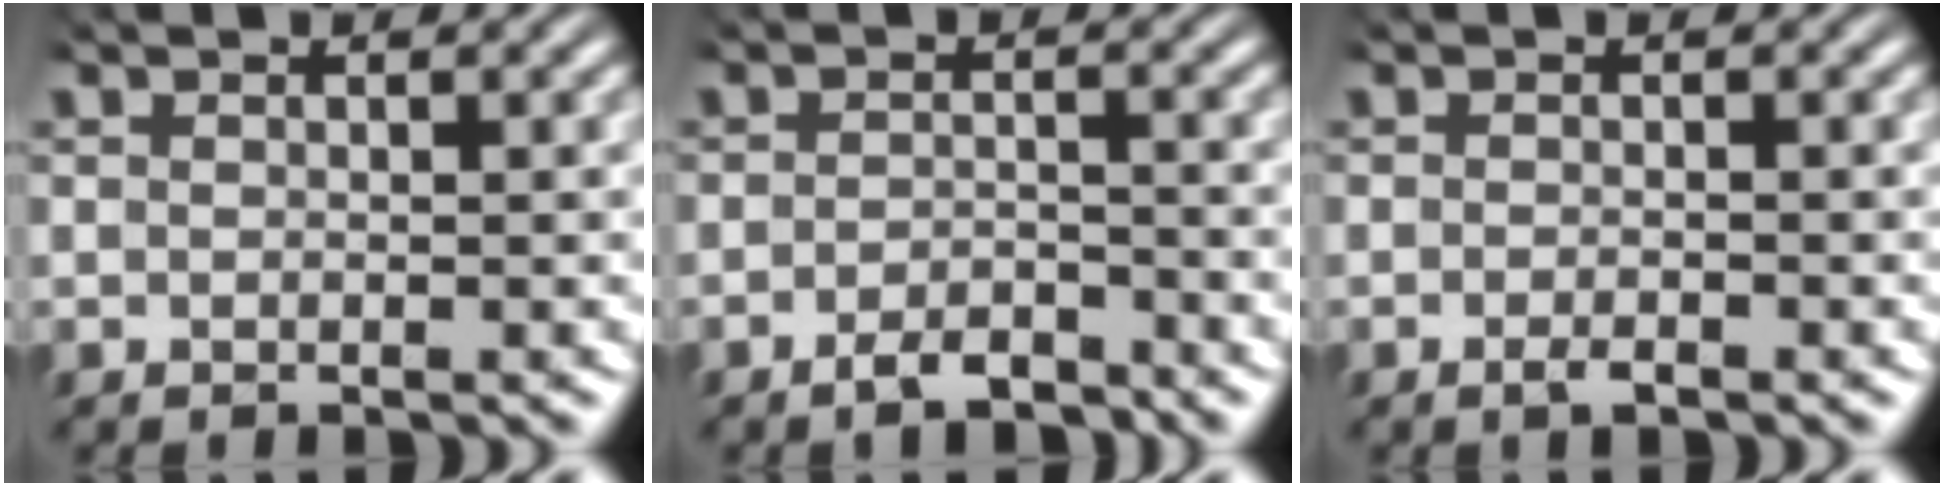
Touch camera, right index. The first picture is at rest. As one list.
[{"total": 3.3, "force": [-3.1, 1.0, 0.7], "torque": [-0.012, -0.005, -0.054]}, {"total": 1.5, "force": [-1.2, 0.8, 0.3], "torque": [-0.013, 0.003, -0.024]}]